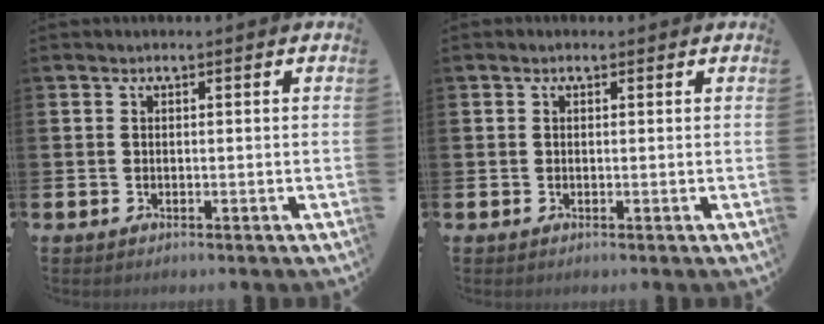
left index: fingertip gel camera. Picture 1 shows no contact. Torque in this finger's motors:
{"motor_torque": [1.03, -1.11, 0.20, 0.04]}